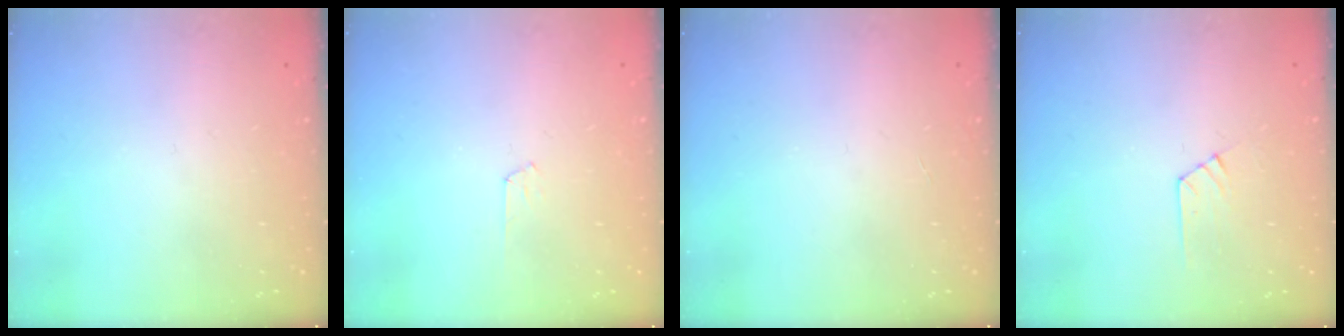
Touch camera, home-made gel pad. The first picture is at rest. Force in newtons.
{"total": 3.5, "press": 3.4, "slide": 0.4}
{"total": 0.0}
{"total": 7.1, "press": 7.0, "slide": 0.7}